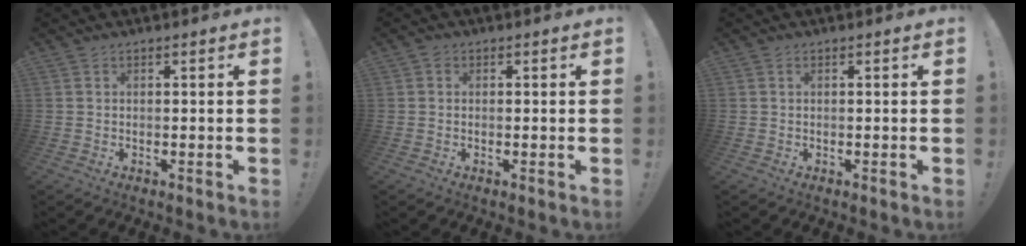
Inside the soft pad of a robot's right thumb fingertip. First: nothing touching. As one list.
[{"total": 0.9, "force": [0.0, 0.9, 0.1], "torque": [-0.003, 0.004, 0.000]}, {"total": 0.0}]